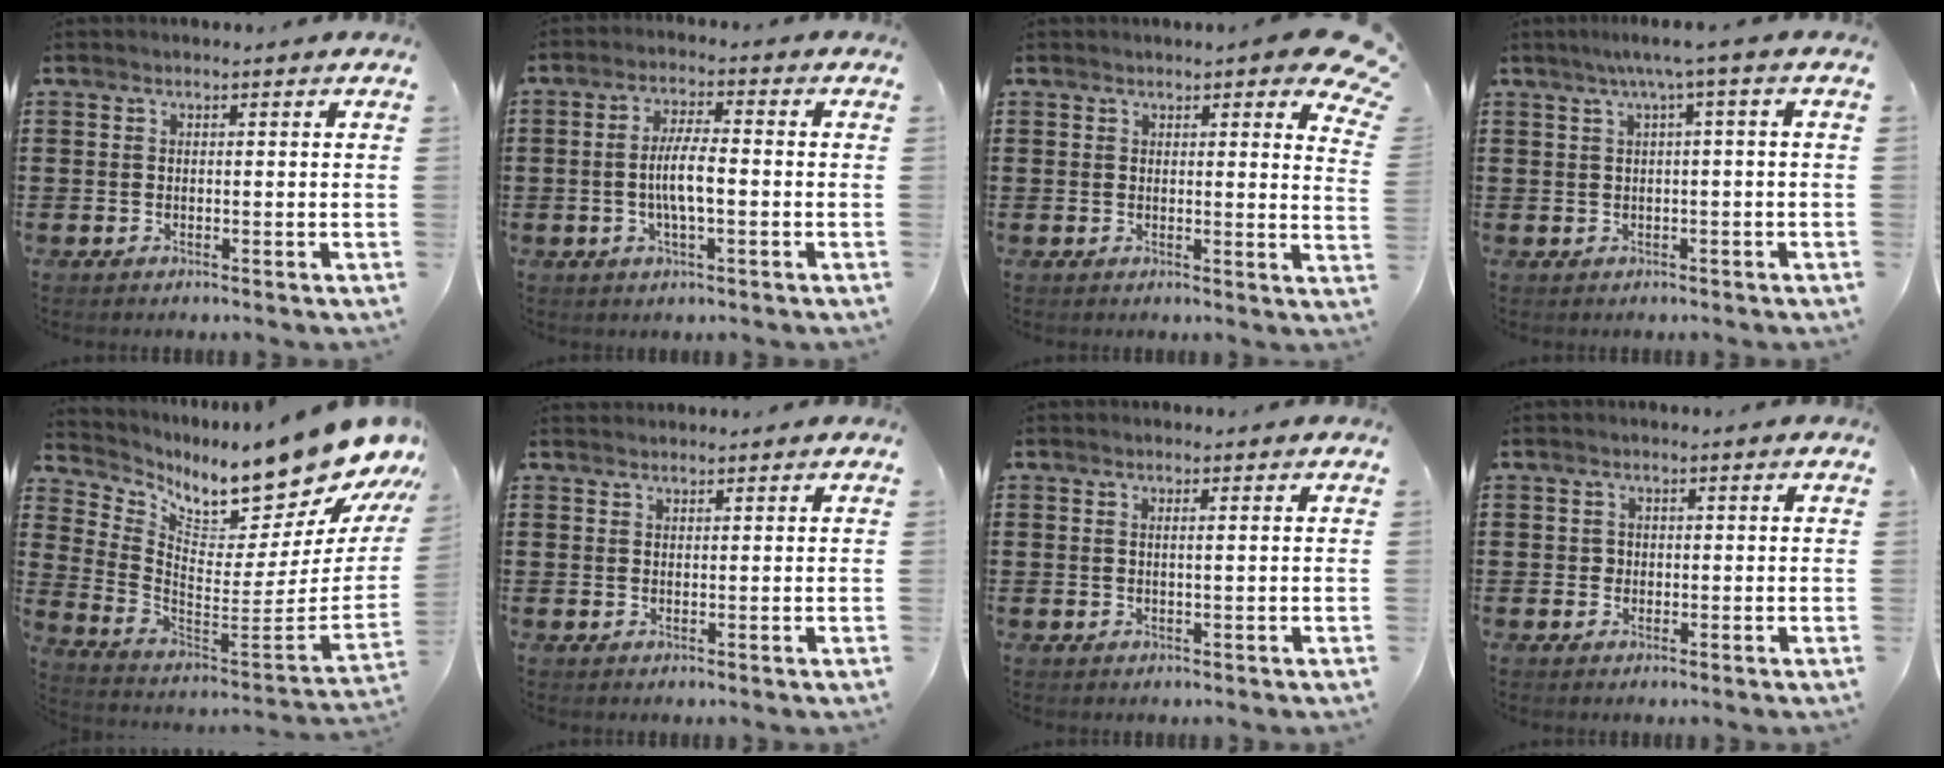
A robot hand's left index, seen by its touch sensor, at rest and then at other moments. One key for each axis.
{"total": 6.0, "fx": -0.8, "fy": 1.4, "fz": 5.8, "tx": -0.116, "ty": 0.002, "tz": -0.020}
{"total": 4.1, "fx": 3.4, "fy": 0.9, "fz": 2.1, "tx": -0.030, "ty": -0.013, "tz": 0.057}
{"total": 3.0, "fx": 0.3, "fy": -0.4, "fz": 3.0, "tx": -0.054, "ty": -0.003, "tz": 0.003}
{"total": 11.8, "fx": 11.1, "fy": 1.1, "fz": 3.8, "tx": -0.071, "ty": -0.113, "tz": 0.178}
{"total": 1.1, "fx": 1.1, "fy": 0.2, "fz": 0.0, "tx": -0.003, "ty": -0.001, "tz": 0.022}
{"total": 0.9, "fx": 0.3, "fy": -0.2, "fz": 0.8, "tx": -0.015, "ty": -0.005, "tz": 0.006}
{"total": 1.0, "fx": 0.2, "fy": 0.9, "fz": 0.2, "tx": -0.006, "ty": 0.006, "tz": 0.003}